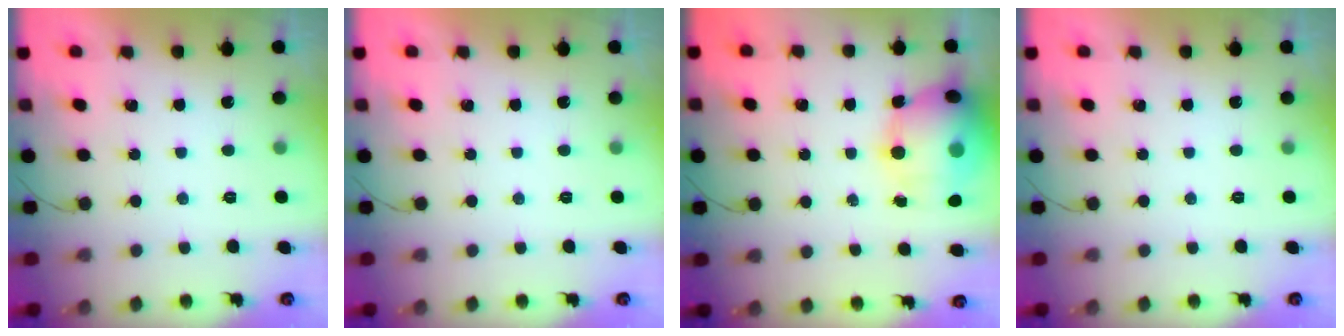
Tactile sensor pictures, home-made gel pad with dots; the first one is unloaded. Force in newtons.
{"total": 0.0}
{"total": 18.0, "press": 17.4, "slide": 4.4}
{"total": 0.0}